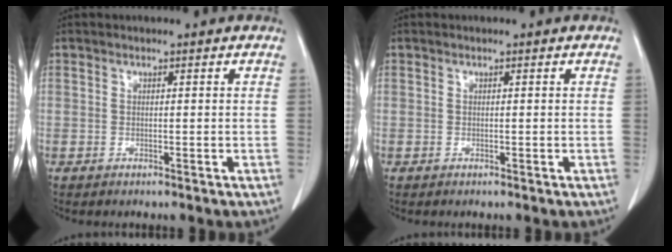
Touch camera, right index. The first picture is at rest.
{"total": 0.0}